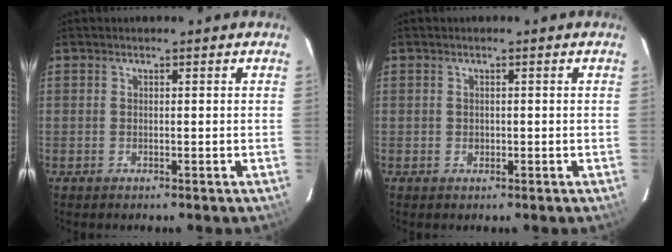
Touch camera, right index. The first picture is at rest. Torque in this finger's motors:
{"motor_torque": [0.12, 0.07, 0.03, 0.00]}